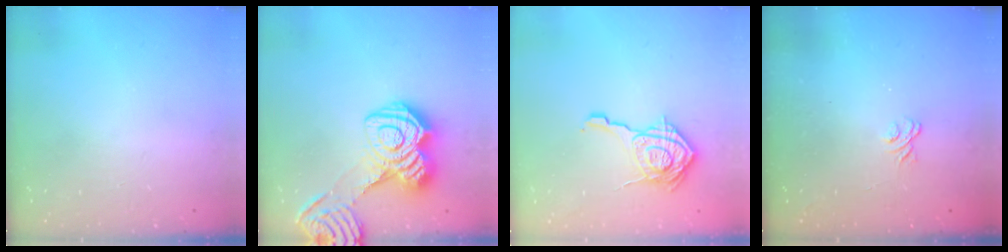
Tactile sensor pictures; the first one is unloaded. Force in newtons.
{"total": 16.9, "press": 16.8, "slide": 1.2}
{"total": 15.4, "press": 15.4, "slide": 0.7}
{"total": 1.9, "press": 1.5, "slide": 1.1}